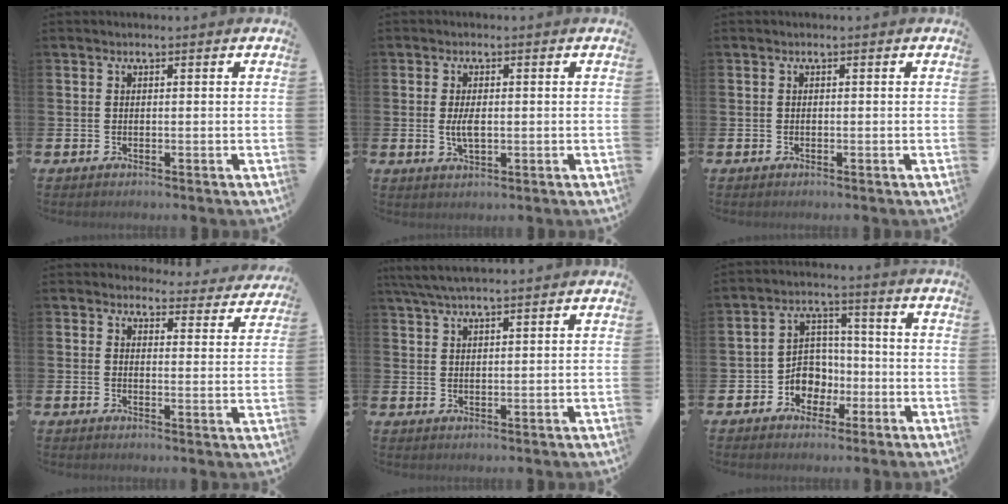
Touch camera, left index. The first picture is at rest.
{"total": 2.8, "force": [0.1, 1.3, 2.5], "torque": [-0.039, -0.001, -0.003]}
{"total": 0.0}
{"total": 3.6, "force": [3.4, 1.1, 0.1], "torque": [0.005, -0.030, 0.055]}
{"total": 4.4, "force": [3.9, 0.6, 2.1], "torque": [-0.046, -0.008, 0.071]}
{"total": 5.4, "force": [-1.5, 5.0, 1.5], "torque": [-0.046, 0.009, -0.030]}